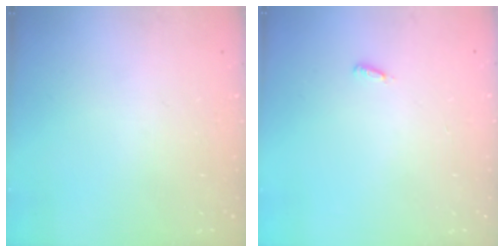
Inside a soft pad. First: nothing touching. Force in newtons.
{"total": 2.9, "press": 2.8, "slide": 0.9}